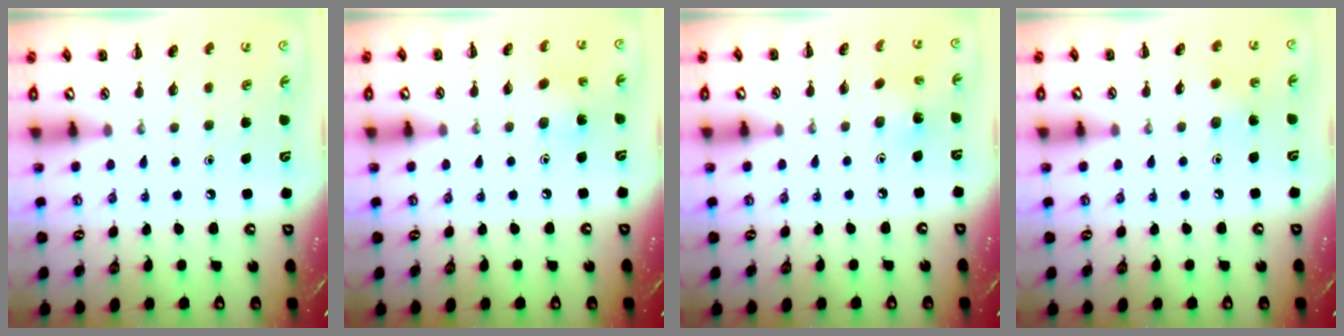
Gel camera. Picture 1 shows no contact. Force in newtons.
{"total": 5.9, "press": 5.8, "slide": 1.3}
{"total": 1.9, "press": 1.9, "slide": 0.6}
{"total": 5.0, "press": 4.8, "slide": 1.4}